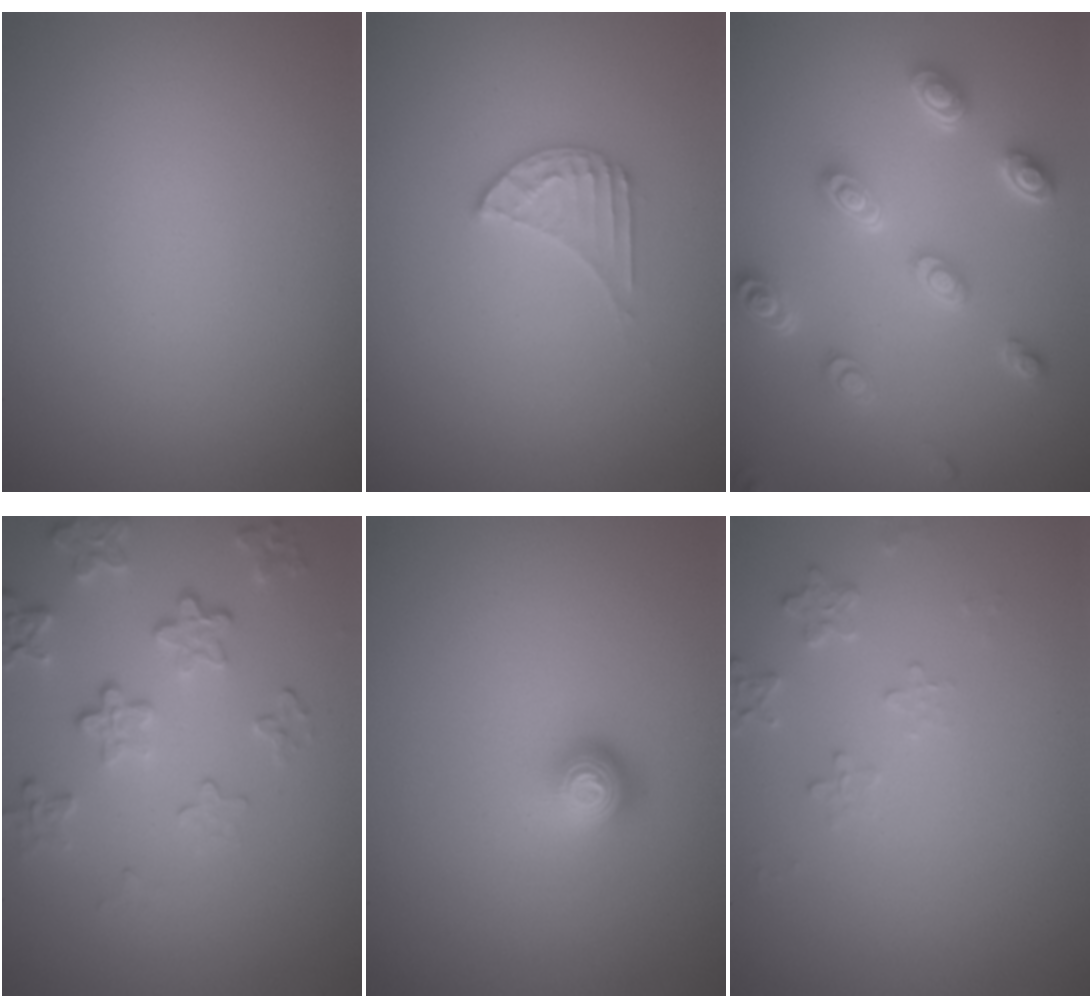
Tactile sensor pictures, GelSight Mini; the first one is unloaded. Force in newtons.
{"total": 2.1, "press": 2.0, "slide": 0.4}
{"total": 4.4, "press": 3.7, "slide": 2.3}
{"total": 4.1, "press": 3.2, "slide": 2.6}
{"total": 1.9, "press": 1.4, "slide": 1.3}
{"total": 1.6, "press": 1.6, "slide": 0.4}